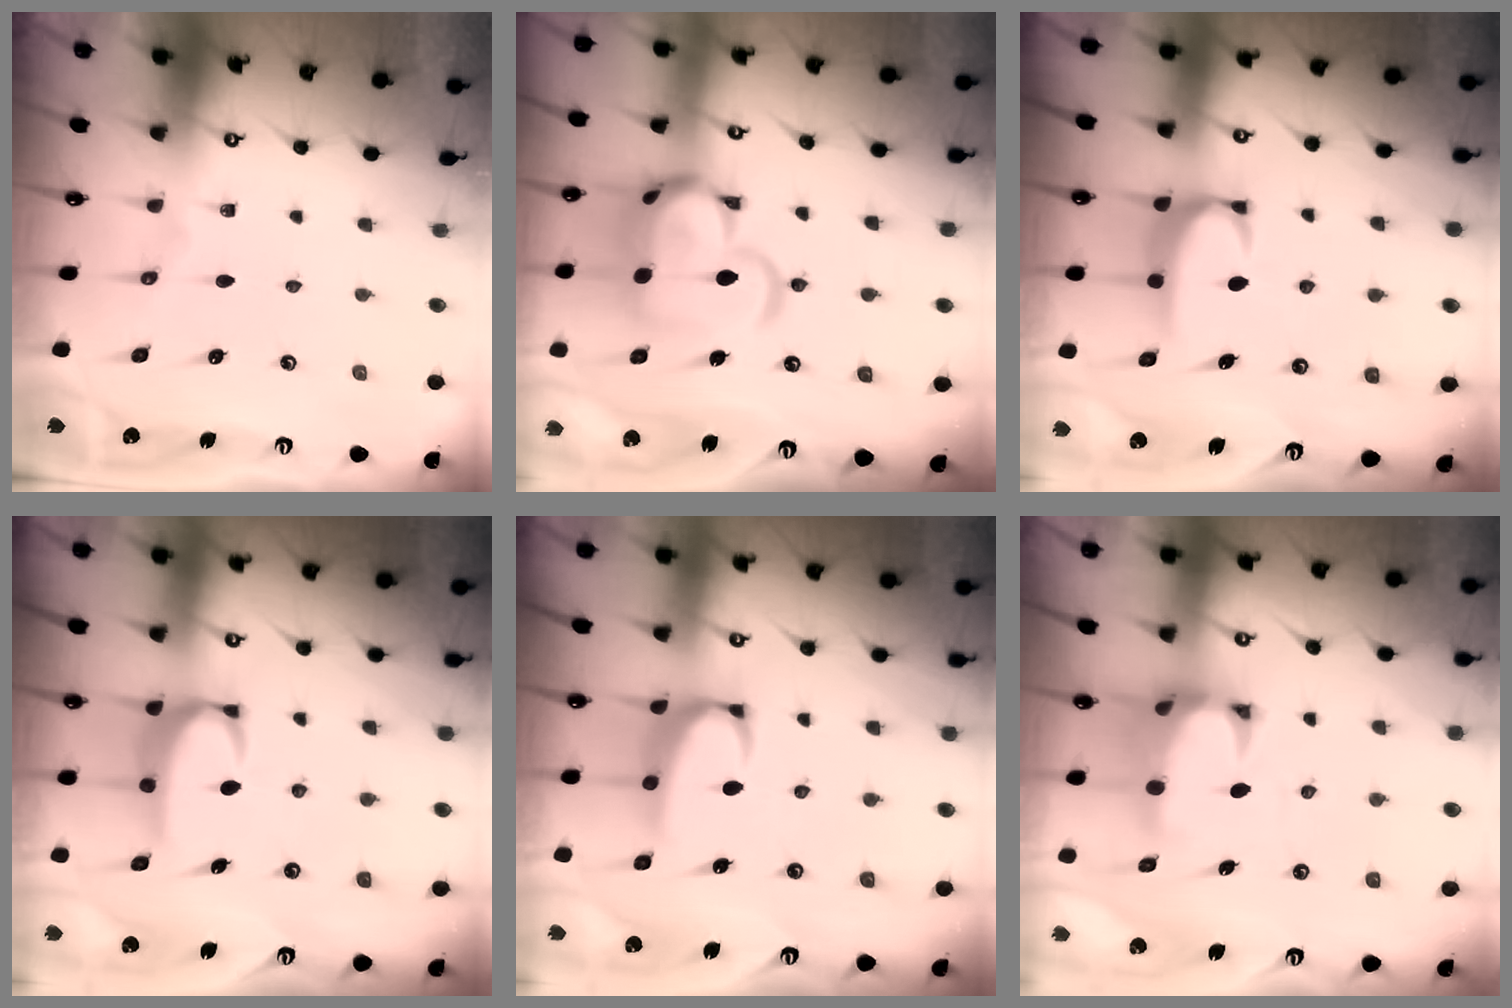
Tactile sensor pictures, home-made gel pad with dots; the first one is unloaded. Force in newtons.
{"total": 12.6, "press": 12.5, "slide": 1.7}
{"total": 2.0, "press": 1.9, "slide": 0.5}
{"total": 3.6, "press": 3.6, "slide": 0.5}
{"total": 3.5, "press": 3.4, "slide": 0.7}
{"total": 2.6, "press": 2.4, "slide": 1.1}